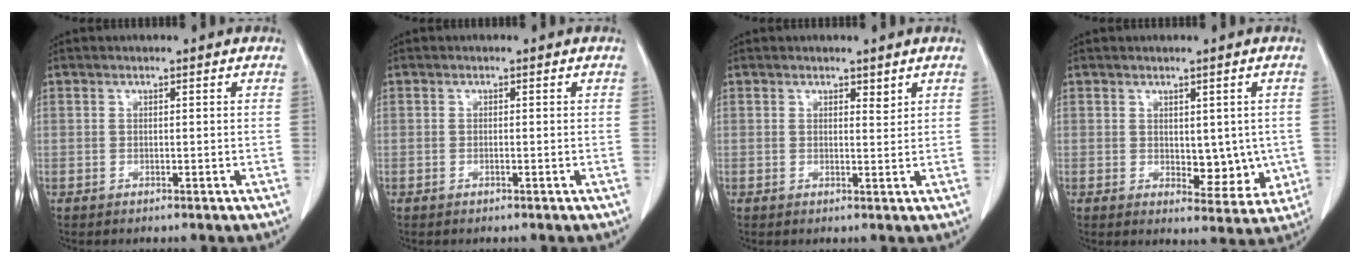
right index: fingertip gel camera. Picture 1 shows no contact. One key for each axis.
{"total": 0.0}
{"total": 1.2, "fx": 1.0, "fy": 0.5, "fz": 0.6, "tx": -0.009, "ty": -0.008, "tz": 0.014}
{"total": 6.2, "fx": -0.1, "fy": 3.5, "fz": 5.1, "tx": -0.049, "ty": -0.008, "tz": 0.013}